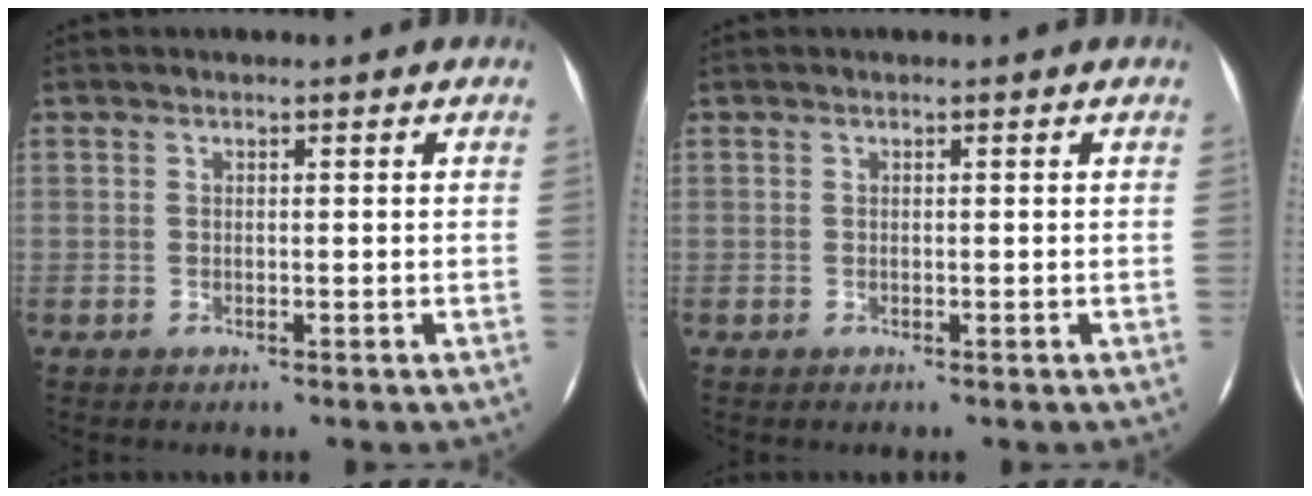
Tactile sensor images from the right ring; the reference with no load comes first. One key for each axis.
{"total": 0.0}